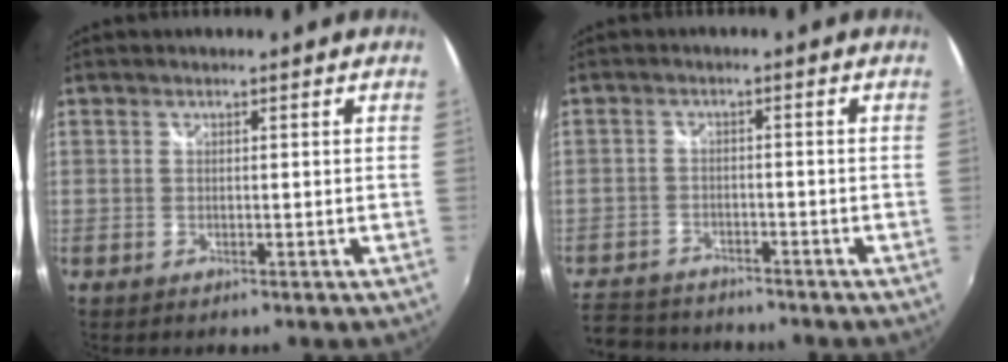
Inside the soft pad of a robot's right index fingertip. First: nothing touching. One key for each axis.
{"total": 11.0, "fx": -9.5, "fy": 4.8, "fz": 3.1, "tx": -0.105, "ty": 0.003, "tz": -0.158}